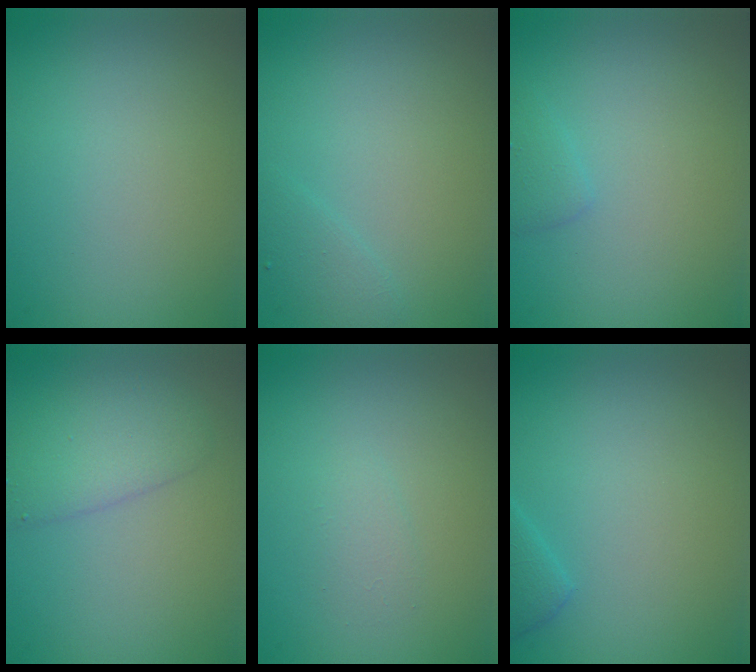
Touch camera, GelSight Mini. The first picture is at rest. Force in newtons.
{"total": 1.2, "press": 1.2, "slide": 0.1}
{"total": 1.1, "press": 1.1, "slide": 0.0}
{"total": 2.8, "press": 2.8, "slide": 0.1}
{"total": 1.0, "press": 1.0, "slide": 0.0}
{"total": 1.5, "press": 1.5, "slide": 0.2}